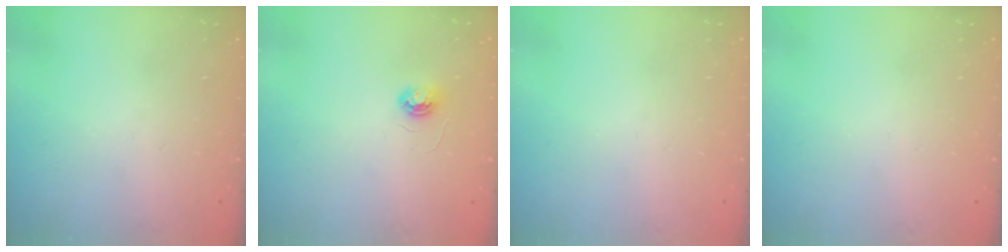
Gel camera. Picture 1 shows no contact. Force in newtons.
{"total": 4.0, "press": 4.0, "slide": 0.3}
{"total": 0.0}
{"total": 0.0}